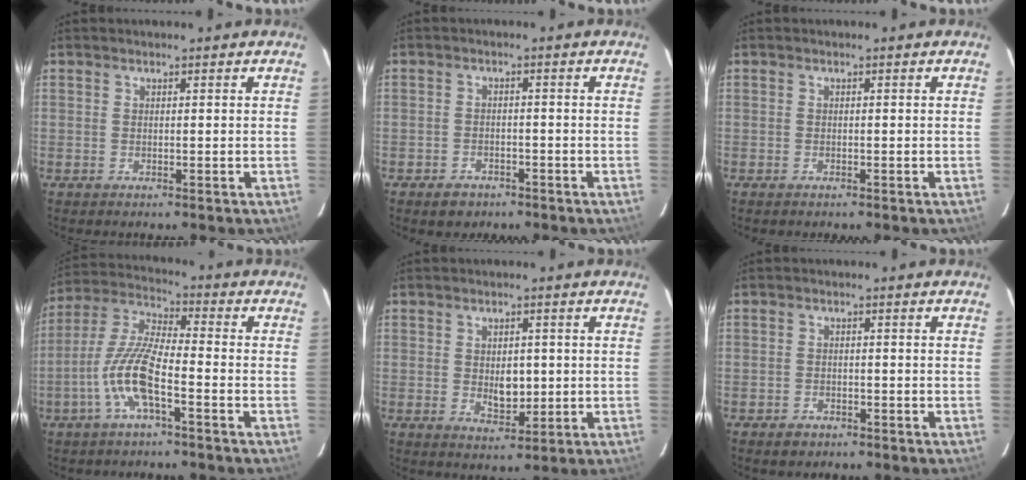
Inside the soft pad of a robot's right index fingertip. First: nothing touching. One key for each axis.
{"total": 3.8, "fx": -2.6, "fy": 2.5, "fz": 1.0, "tx": -0.027, "ty": 0.007, "tz": -0.036}
{"total": 0.6, "fx": -0.5, "fy": 0.2, "fz": 0.2, "tx": -0.005, "ty": -0.001, "tz": -0.011}
{"total": 10.8, "fx": -4.6, "fy": 2.1, "fz": 9.5, "tx": -0.209, "ty": 0.003, "tz": -0.092}
{"total": 4.8, "fx": -0.1, "fy": 3.2, "fz": 3.7, "tx": -0.059, "ty": -0.005, "tz": 0.006}
{"total": 2.5, "fx": -1.7, "fy": 1.7, "fz": 0.6, "tx": -0.017, "ty": 0.002, "tz": -0.025}